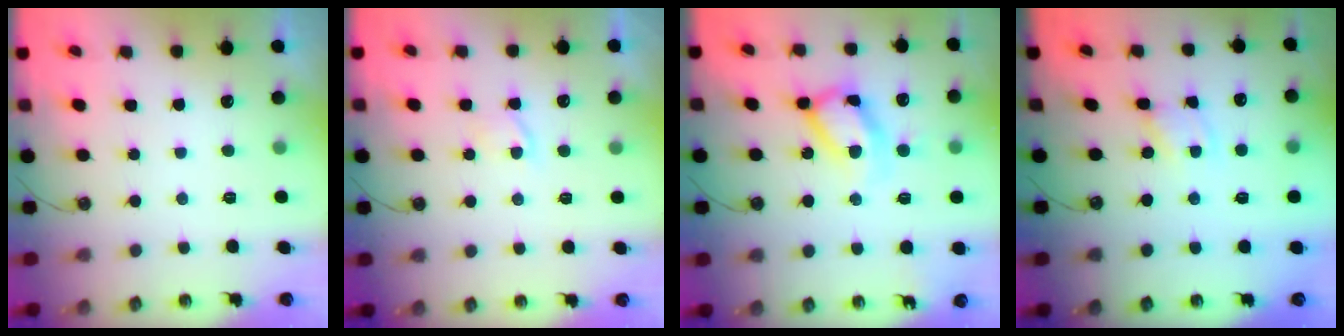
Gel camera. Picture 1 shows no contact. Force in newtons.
{"total": 2.1, "press": 2.1, "slide": 0.4}
{"total": 14.9, "press": 14.8, "slide": 1.3}
{"total": 1.9, "press": 1.9, "slide": 0.2}